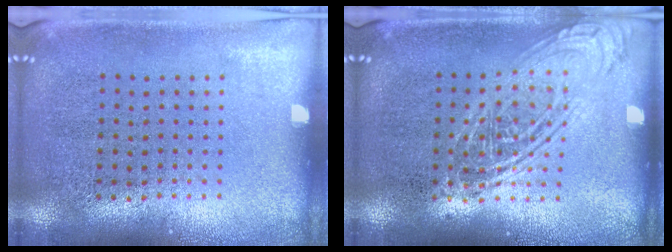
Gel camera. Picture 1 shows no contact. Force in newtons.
{"total": 2.4, "press": 2.4, "slide": 0.2}